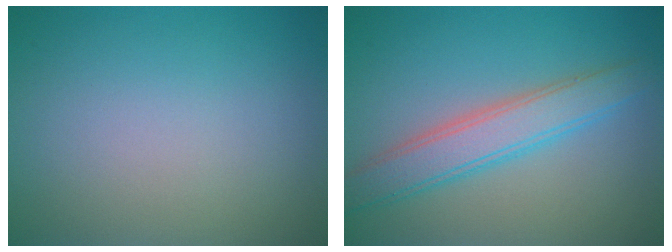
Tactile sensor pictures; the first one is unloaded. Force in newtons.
{"total": 4.4, "press": 4.4, "slide": 0.2}